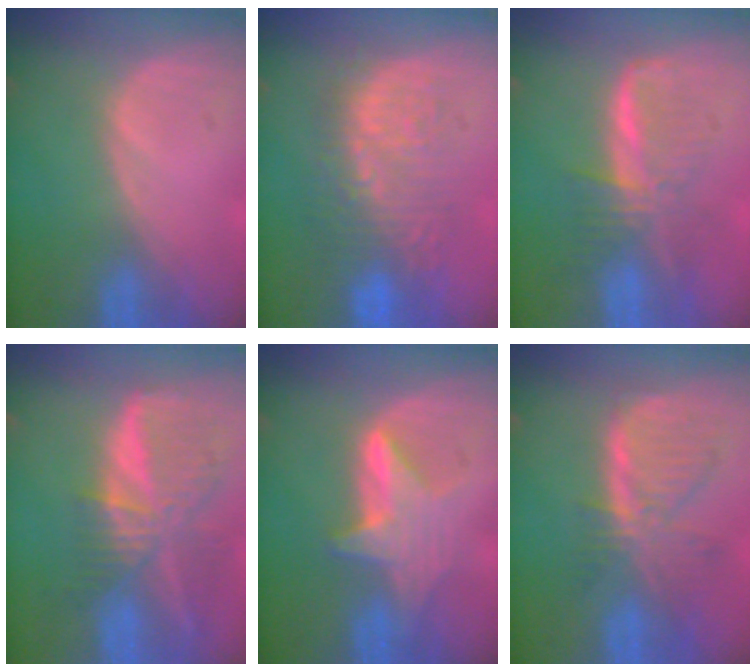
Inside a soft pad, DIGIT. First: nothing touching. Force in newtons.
{"total": 8.9, "press": 8.8, "slide": 1.5}
{"total": 6.3, "press": 6.1, "slide": 1.2}
{"total": 9.5, "press": 8.3, "slide": 4.7}
{"total": 5.9, "press": 5.8, "slide": 0.8}
{"total": 7.8, "press": 7.0, "slide": 3.4}